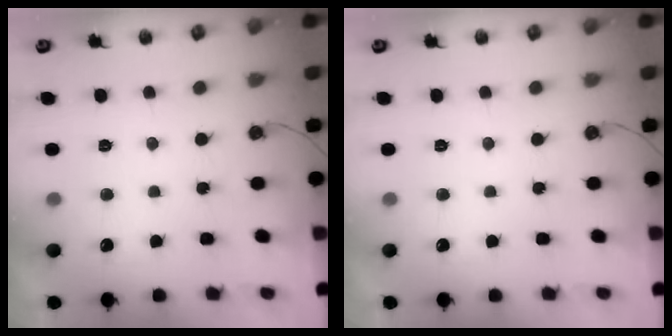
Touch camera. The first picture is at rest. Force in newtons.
{"total": 0.0}